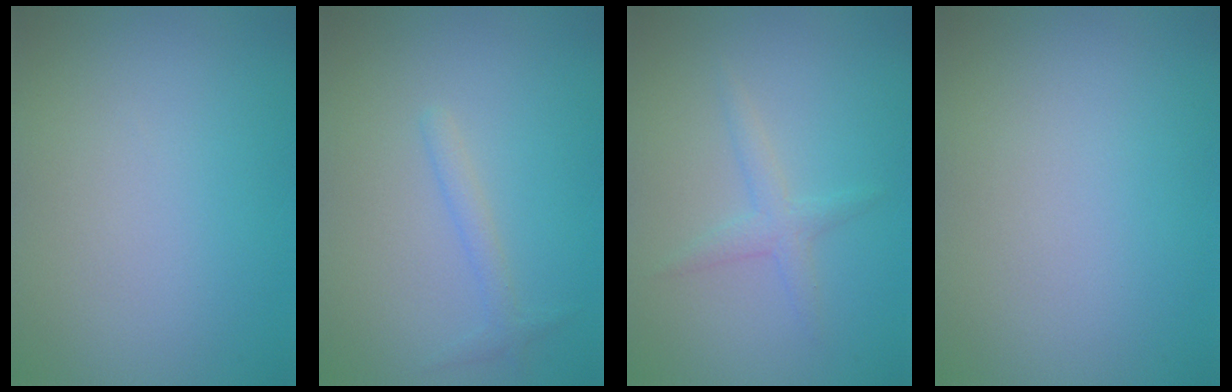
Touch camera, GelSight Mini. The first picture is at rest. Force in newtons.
{"total": 1.4, "press": 1.4, "slide": 0.1}
{"total": 1.8, "press": 1.8, "slide": 0.1}
{"total": 0.0}